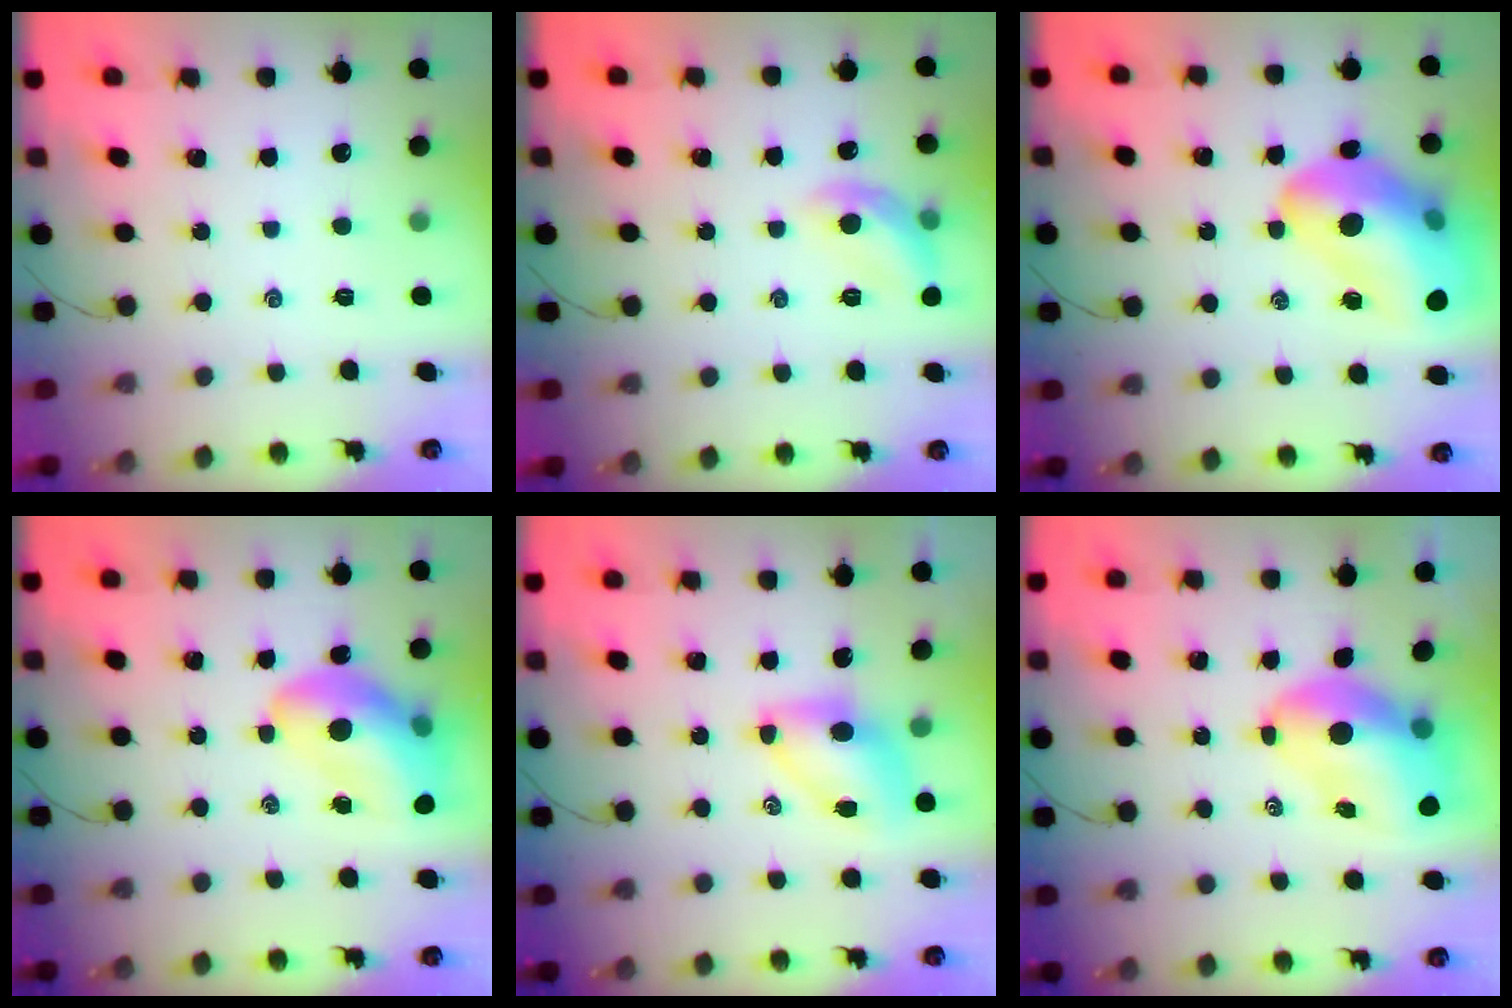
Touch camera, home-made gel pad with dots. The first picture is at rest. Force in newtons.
{"total": 10.2, "press": 10.2, "slide": 0.1}
{"total": 24.0, "press": 23.4, "slide": 5.0}
{"total": 14.5, "press": 13.9, "slide": 4.1}
{"total": 7.0, "press": 7.0, "slide": 0.9}
{"total": 9.9, "press": 9.5, "slide": 2.8}